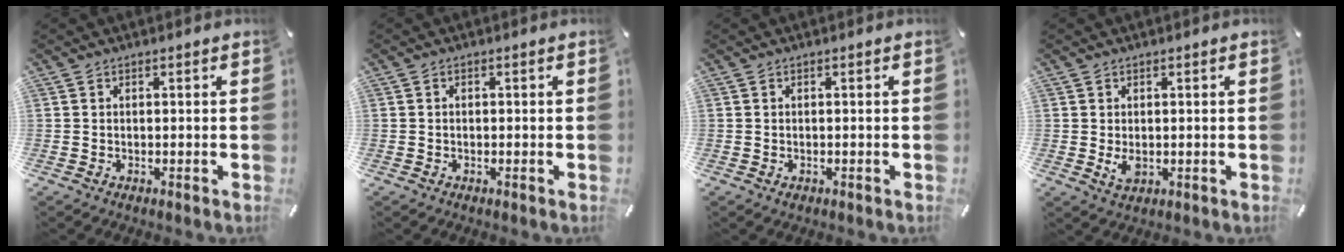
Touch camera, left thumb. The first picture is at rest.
{"total": 0.6, "force": [-0.1, 0.4, 0.5], "torque": [-0.009, 0.002, -0.003]}
{"total": 0.7, "force": [-0.2, 0.5, 0.4], "torque": [-0.007, 0.001, -0.005]}
{"total": 2.8, "force": [-0.2, 2.0, 1.9], "torque": [-0.040, -0.005, -0.006]}